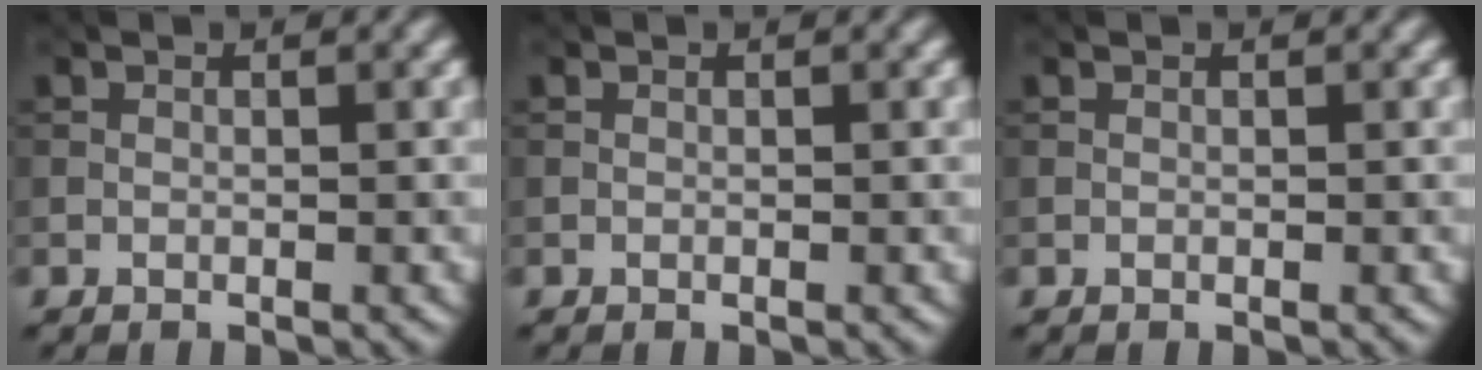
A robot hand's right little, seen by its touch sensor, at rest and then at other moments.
{"total": 0.0}
{"total": 0.0}